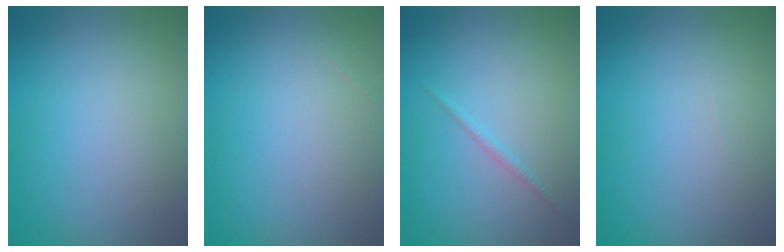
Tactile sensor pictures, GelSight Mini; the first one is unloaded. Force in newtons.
{"total": 0.0}
{"total": 0.7, "press": 0.7, "slide": 0.1}
{"total": 0.0}